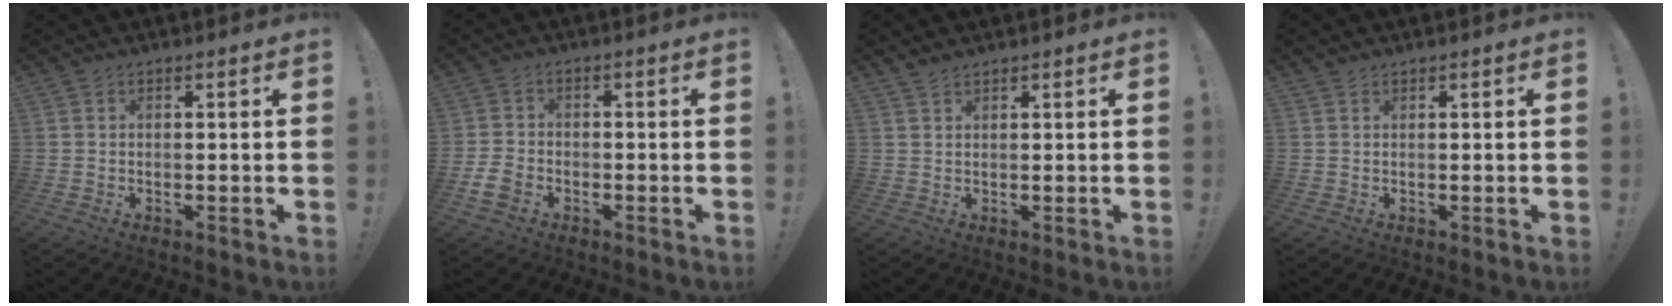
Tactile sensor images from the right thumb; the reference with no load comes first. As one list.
[{"total": 6.1, "force": [-3.0, 4.0, 3.4], "torque": [-0.080, 0.007, -0.055]}, {"total": 1.4, "force": [1.2, 0.5, 0.1], "torque": [0.002, -0.006, 0.023]}, {"total": 0.6, "force": [0.4, 0.3, -0.3], "torque": [0.009, -0.002, 0.008]}]